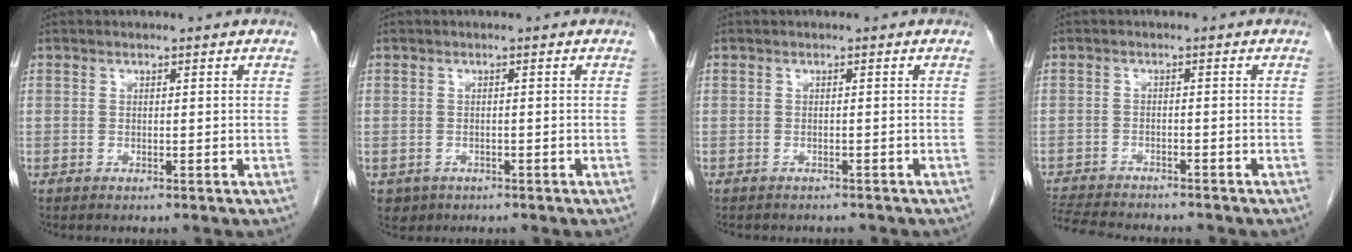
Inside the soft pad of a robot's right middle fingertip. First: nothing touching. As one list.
[{"total": 2.1, "force": [-1.1, 1.8, 0.3], "torque": [-0.008, 0.003, -0.011]}, {"total": 4.1, "force": [-3.6, 1.5, 1.2], "torque": [-0.019, -0.002, -0.038]}, {"total": 10.8, "force": [-9.8, 2.1, 4.0], "torque": [-0.081, -0.007, -0.149]}]